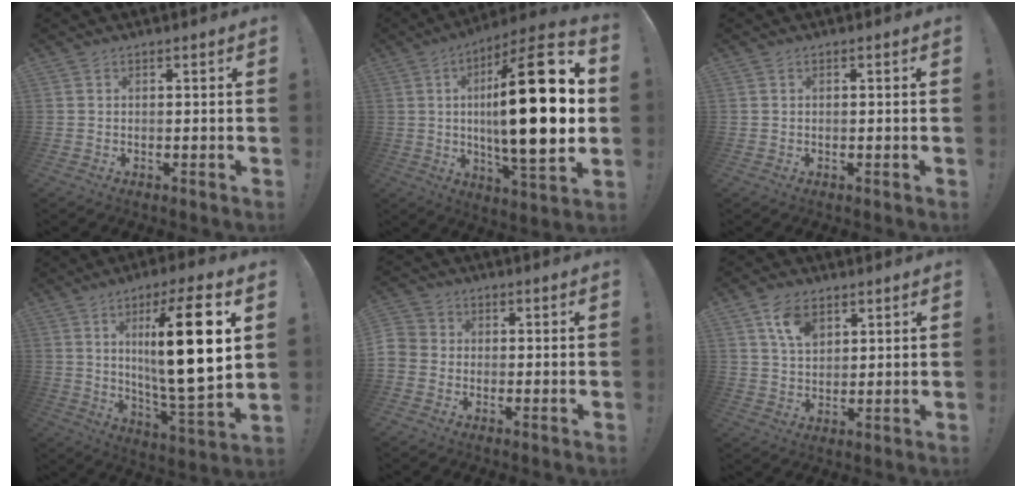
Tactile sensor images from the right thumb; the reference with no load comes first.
{"total": 29.8, "force": [2.7, 8.3, 28.5], "torque": [-0.465, -0.016, 0.031]}
{"total": 0.0}
{"total": 22.0, "force": [5.8, 4.4, 20.7], "torque": [-0.336, -0.030, 0.072]}
{"total": 3.8, "force": [-1.6, 3.2, 1.0], "torque": [-0.026, 0.018, -0.028]}
{"total": 8.1, "force": [4.4, 5.0, 4.5], "torque": [-0.076, -0.012, 0.083]}